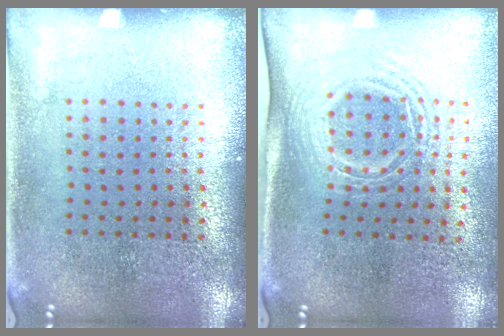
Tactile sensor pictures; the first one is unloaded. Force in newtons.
{"total": 1.6, "press": 1.3, "slide": 1.0}